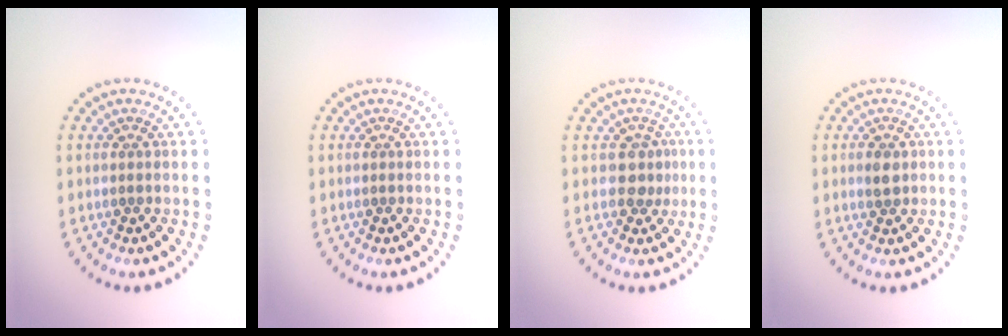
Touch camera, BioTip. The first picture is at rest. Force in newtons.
{"total": 0.0}
{"total": 1.9, "press": 1.6, "slide": 1.1}
{"total": 1.5, "press": 1.5, "slide": 0.1}